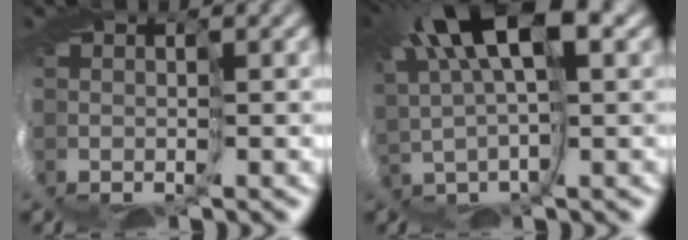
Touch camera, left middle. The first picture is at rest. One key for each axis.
{"total": 8.0, "fx": 4.2, "fy": 1.9, "fz": 6.6, "tx": -0.141, "ty": 0.026, "tz": 0.069}